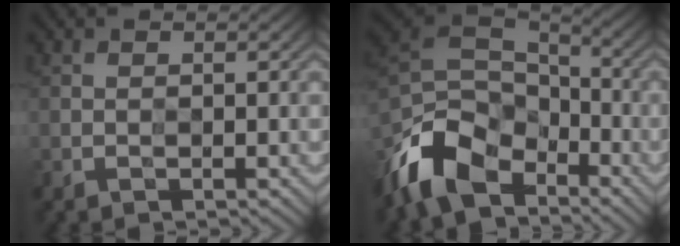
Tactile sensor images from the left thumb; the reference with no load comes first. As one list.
[{"total": 10.9, "force": [-7.2, 6.5, 4.9], "torque": [-0.116, -0.007, -0.151]}]